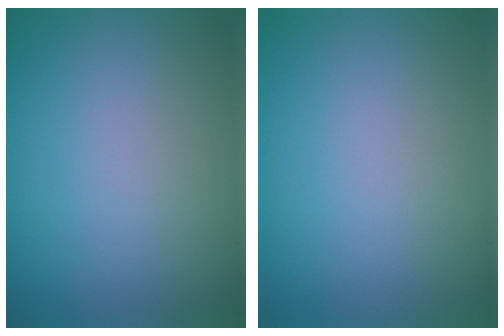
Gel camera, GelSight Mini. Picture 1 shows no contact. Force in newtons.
{"total": 0.0}